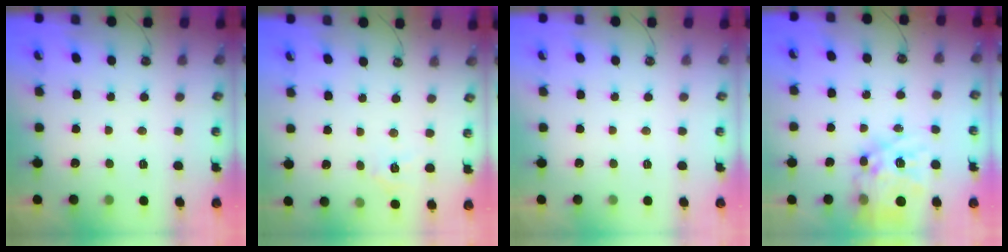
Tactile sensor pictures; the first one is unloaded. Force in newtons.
{"total": 3.2, "press": 3.2, "slide": 0.4}
{"total": 0.0}
{"total": 17.4, "press": 17.3, "slide": 1.5}